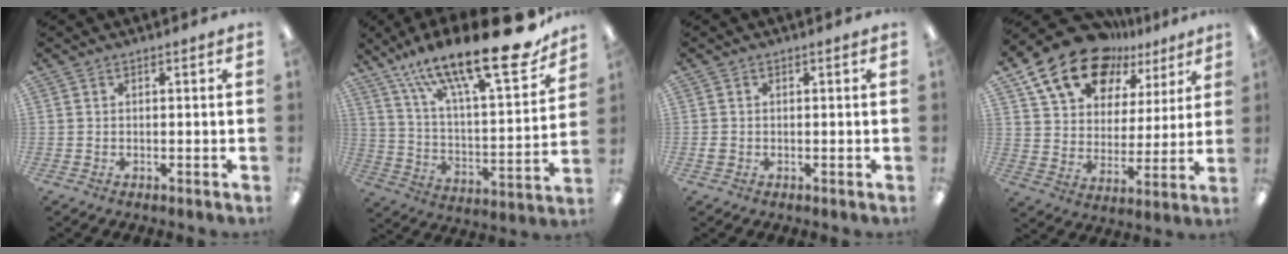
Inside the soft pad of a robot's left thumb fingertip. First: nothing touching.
{"total": 26.7, "force": [18.5, 7.3, 17.9], "torque": [-0.277, -0.117, 0.302]}
{"total": 1.1, "force": [-0.2, 0.9, 0.5], "torque": [-0.009, 0.003, -0.003]}
{"total": 17.8, "force": [12.4, 10.4, 7.5], "torque": [-0.144, -0.072, 0.228]}